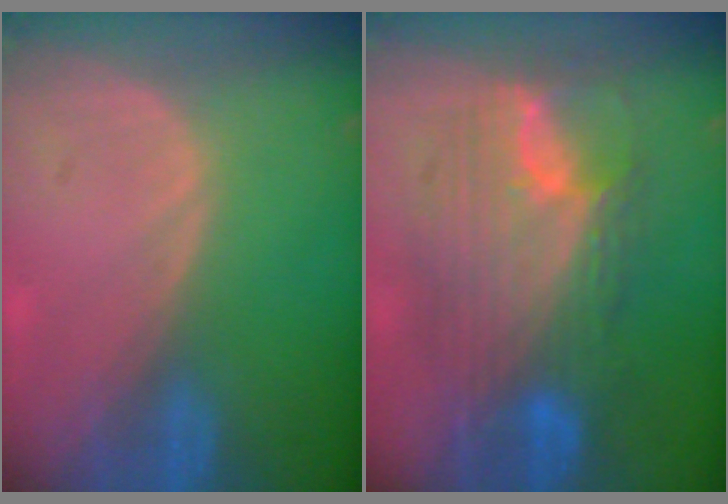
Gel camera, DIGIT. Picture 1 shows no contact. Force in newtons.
{"total": 11.4, "press": 11.3, "slide": 0.9}